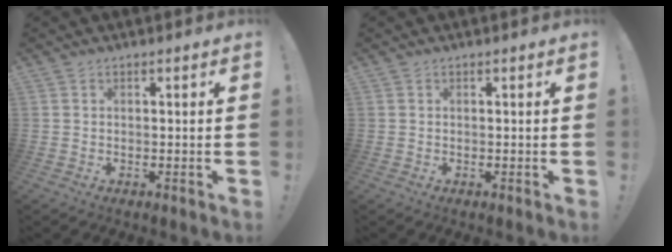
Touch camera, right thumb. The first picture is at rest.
{"total": 0.0}